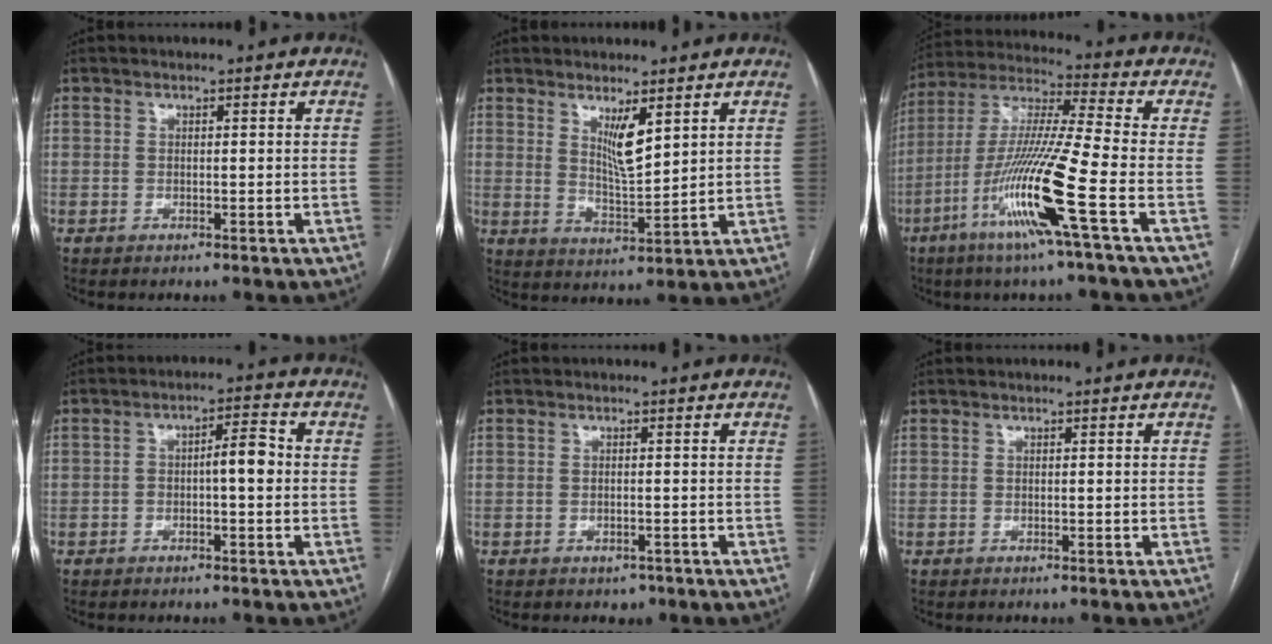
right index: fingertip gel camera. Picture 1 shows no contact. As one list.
[{"total": 5.5, "force": [2.9, 0.8, 4.6], "torque": [-0.085, -0.016, 0.059]}, {"total": 16.5, "force": [-6.7, -1.4, 15.0], "torque": [-0.307, -0.020, -0.132]}, {"total": 4.6, "force": [-0.6, 1.0, 4.4], "torque": [-0.068, 0.022, -0.009]}, {"total": 1.6, "force": [-1.1, 1.1, 0.6], "torque": [-0.010, 0.001, -0.007]}, {"total": 0.0}]